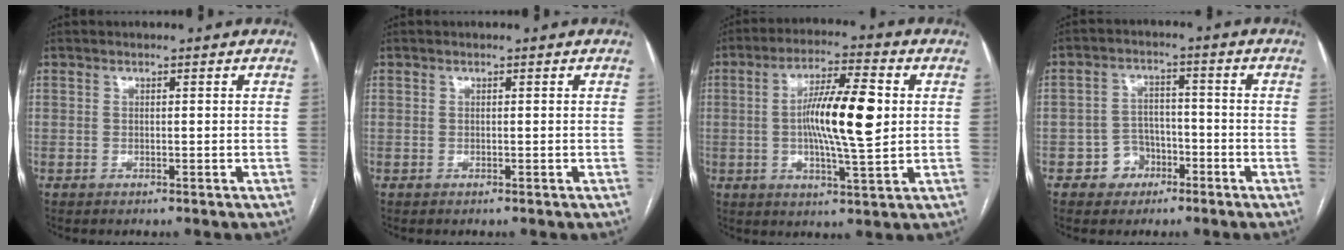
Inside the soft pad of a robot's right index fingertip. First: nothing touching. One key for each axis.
{"total": 0.0}
{"total": 12.1, "fx": 0.9, "fy": 1.5, "fz": 12.0, "tx": -0.209, "ty": 0.005, "tz": 0.011}
{"total": 5.0, "fx": -2.5, "fy": 4.2, "fz": 0.9, "tx": -0.009, "ty": 0.018, "tz": -0.037}